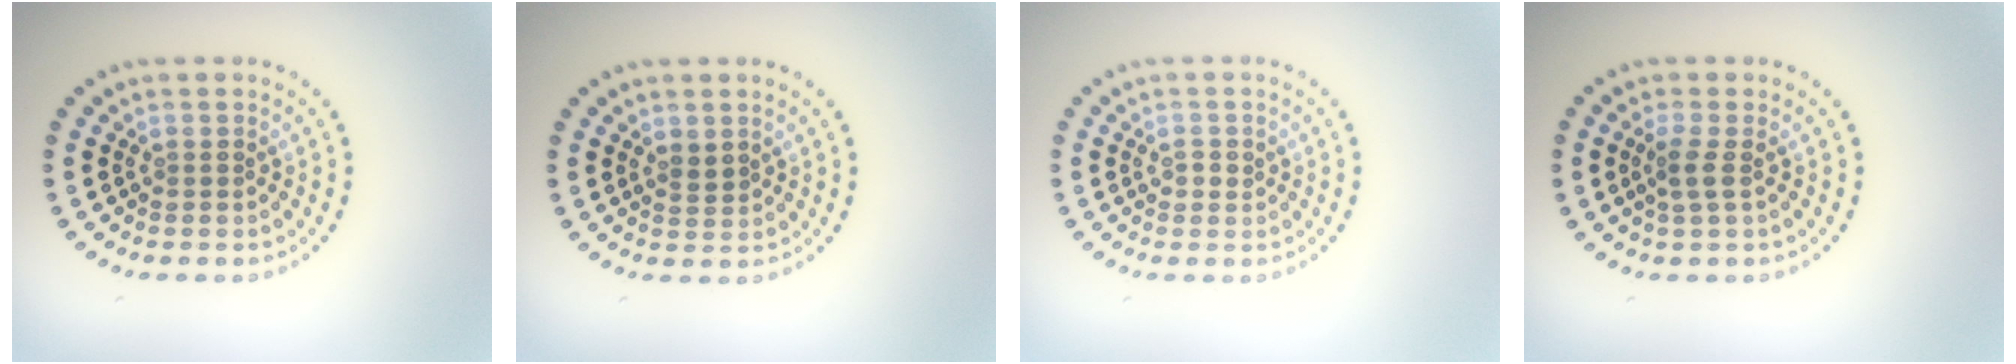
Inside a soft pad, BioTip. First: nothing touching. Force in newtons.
{"total": 1.3, "press": 1.1, "slide": 0.6}
{"total": 1.1, "press": 1.0, "slide": 0.5}
{"total": 1.5, "press": 1.3, "slide": 0.8}